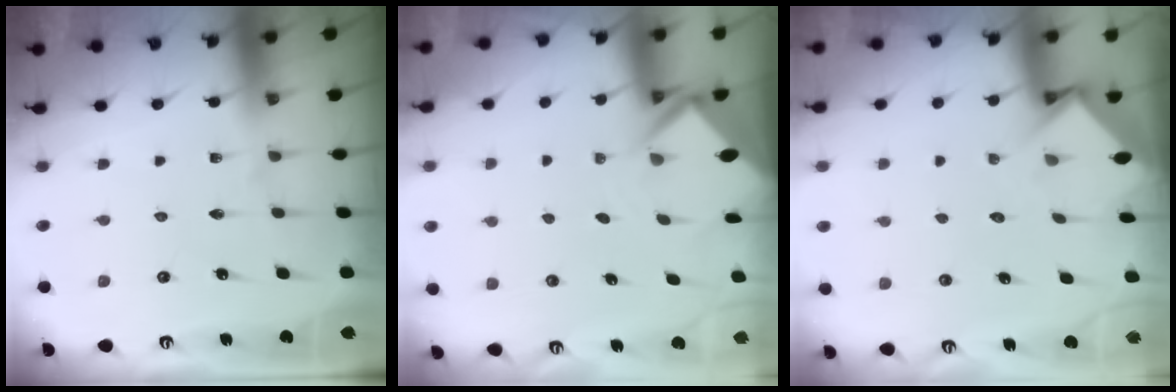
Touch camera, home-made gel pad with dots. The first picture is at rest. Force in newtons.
{"total": 3.6, "press": 3.6, "slide": 0.2}
{"total": 3.6, "press": 3.6, "slide": 0.2}